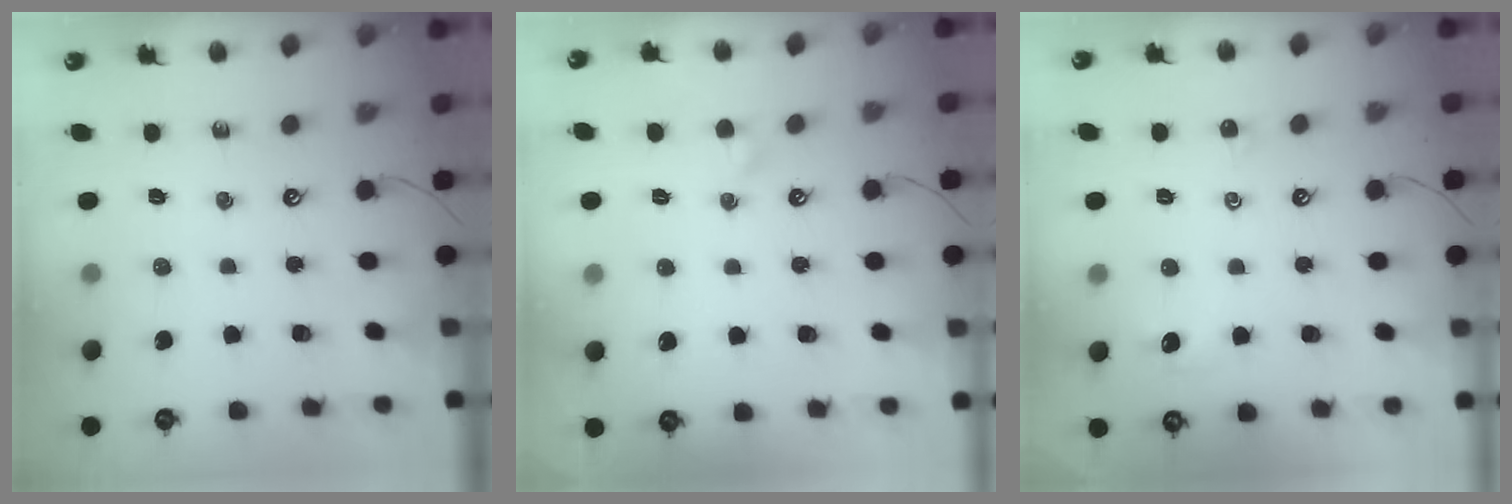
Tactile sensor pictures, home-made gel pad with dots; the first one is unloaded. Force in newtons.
{"total": 1.0, "press": 1.0, "slide": 0.1}
{"total": 0.0}